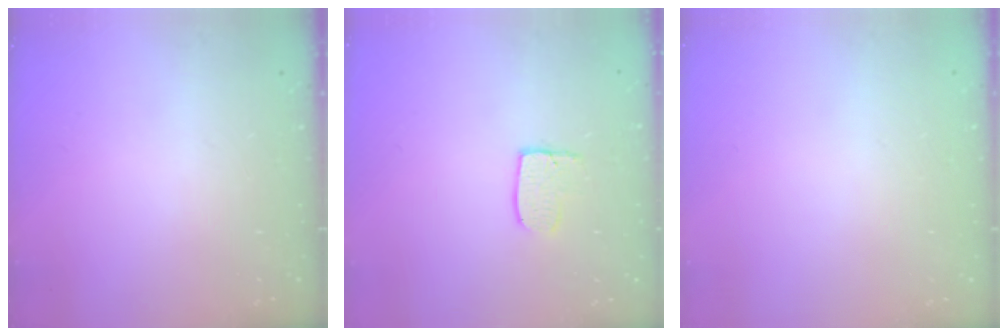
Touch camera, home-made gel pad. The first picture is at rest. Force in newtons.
{"total": 5.5, "press": 5.5, "slide": 0.3}
{"total": 0.0}